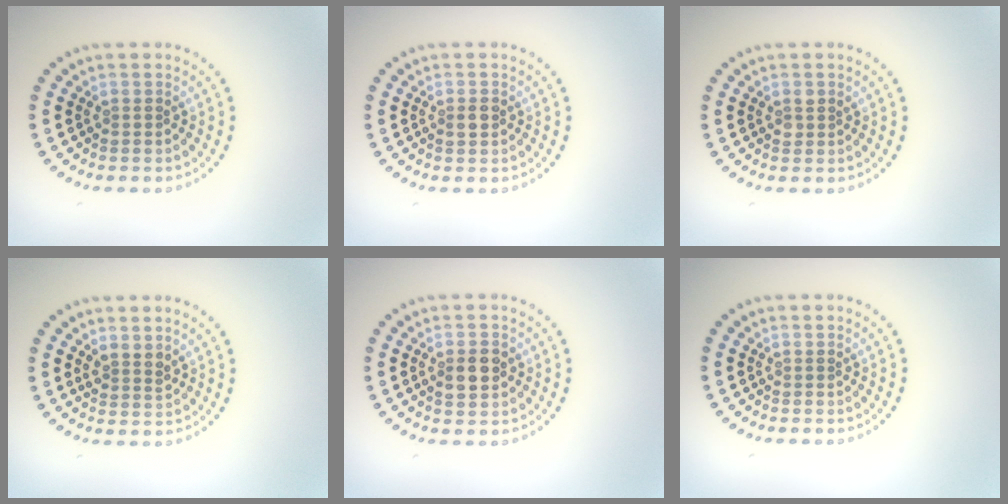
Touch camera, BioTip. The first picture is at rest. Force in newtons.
{"total": 1.0, "press": 1.0, "slide": 0.1}
{"total": 1.0, "press": 0.9, "slide": 0.3}
{"total": 1.6, "press": 1.2, "slide": 1.0}
{"total": 2.8, "press": 2.8, "slide": 0.1}
{"total": 0.0}